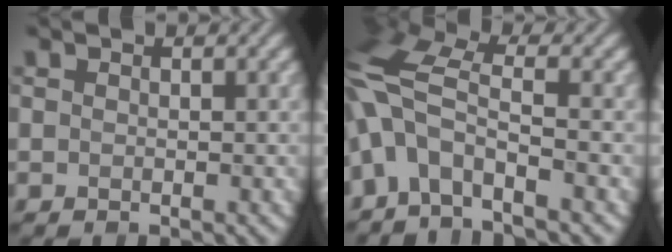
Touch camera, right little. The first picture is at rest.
{"total": 6.9, "force": [-2.9, 3.2, 5.4], "torque": [-0.116, 0.012, -0.074]}